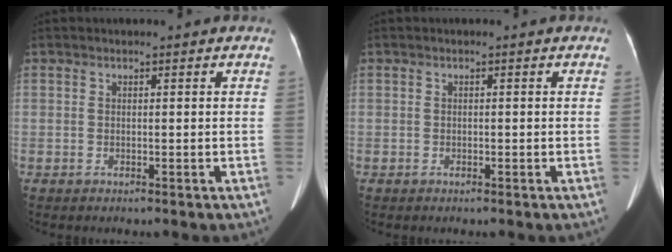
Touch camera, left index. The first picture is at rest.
{"total": 0.0}